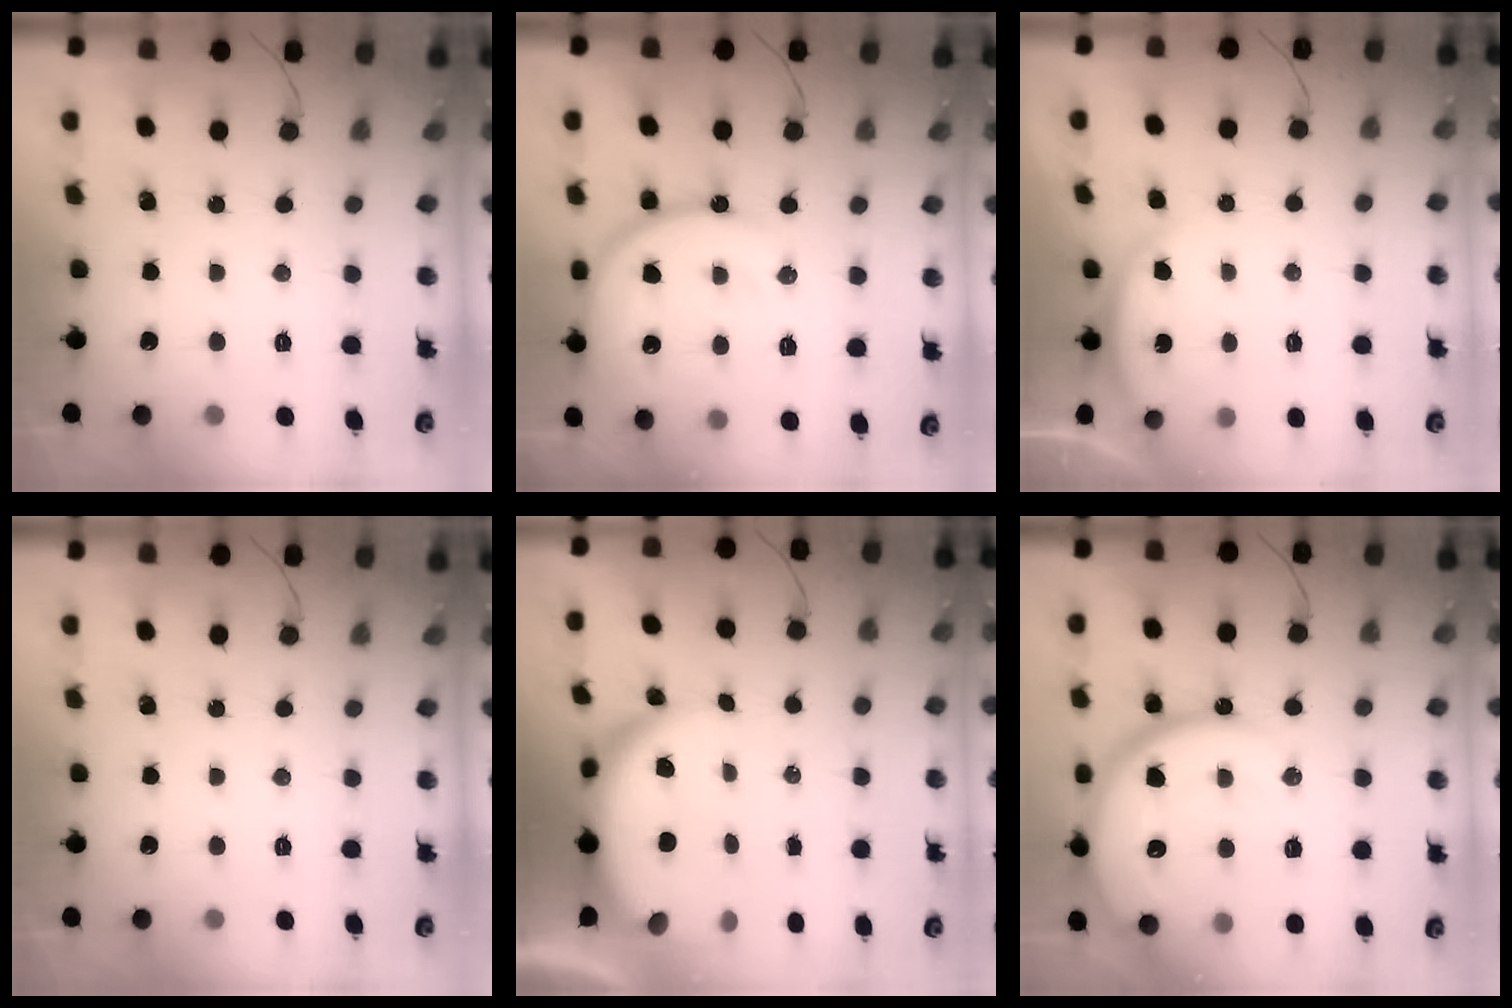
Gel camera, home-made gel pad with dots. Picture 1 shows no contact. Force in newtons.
{"total": 15.7, "press": 15.6, "slide": 2.0}
{"total": 3.7, "press": 3.7, "slide": 0.5}
{"total": 0.0}
{"total": 10.4, "press": 10.3, "slide": 1.3}
{"total": 22.6, "press": 22.5, "slide": 1.9}